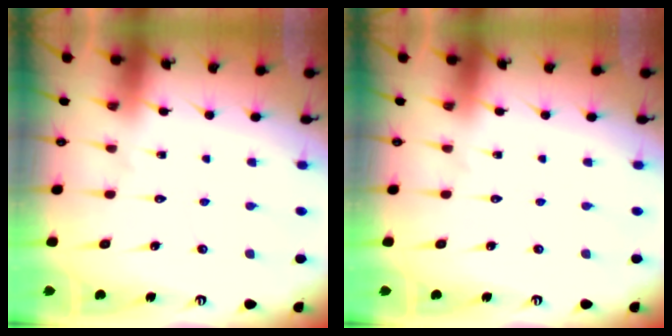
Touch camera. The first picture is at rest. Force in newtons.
{"total": 0.0}